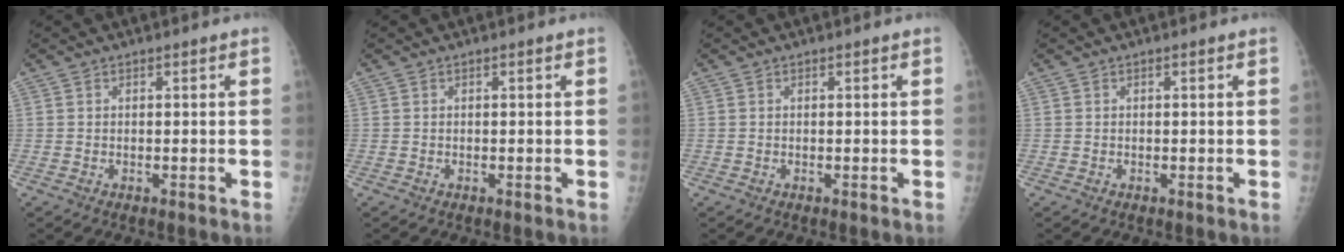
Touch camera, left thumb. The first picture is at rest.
{"total": 0.0}
{"total": 0.0}
{"total": 0.0}